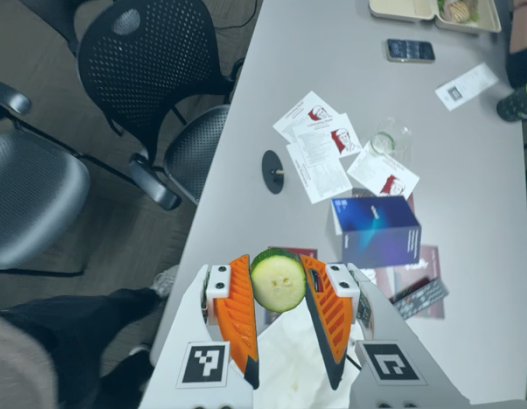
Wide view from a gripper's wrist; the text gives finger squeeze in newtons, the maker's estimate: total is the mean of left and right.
{"total": 9.2, "left": 8.8, "right": 9.6}